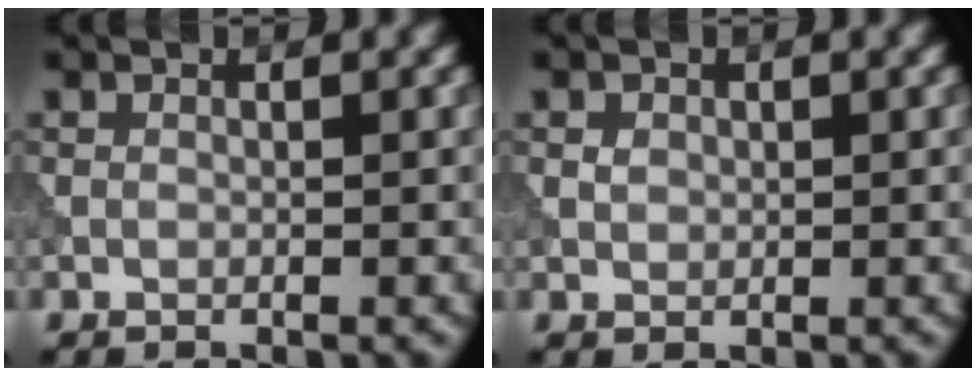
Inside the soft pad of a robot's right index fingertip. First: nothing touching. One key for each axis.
{"total": 0.9, "fx": 0.2, "fy": 0.8, "fz": 0.4, "tx": -0.006, "ty": 0.000, "tz": 0.003}